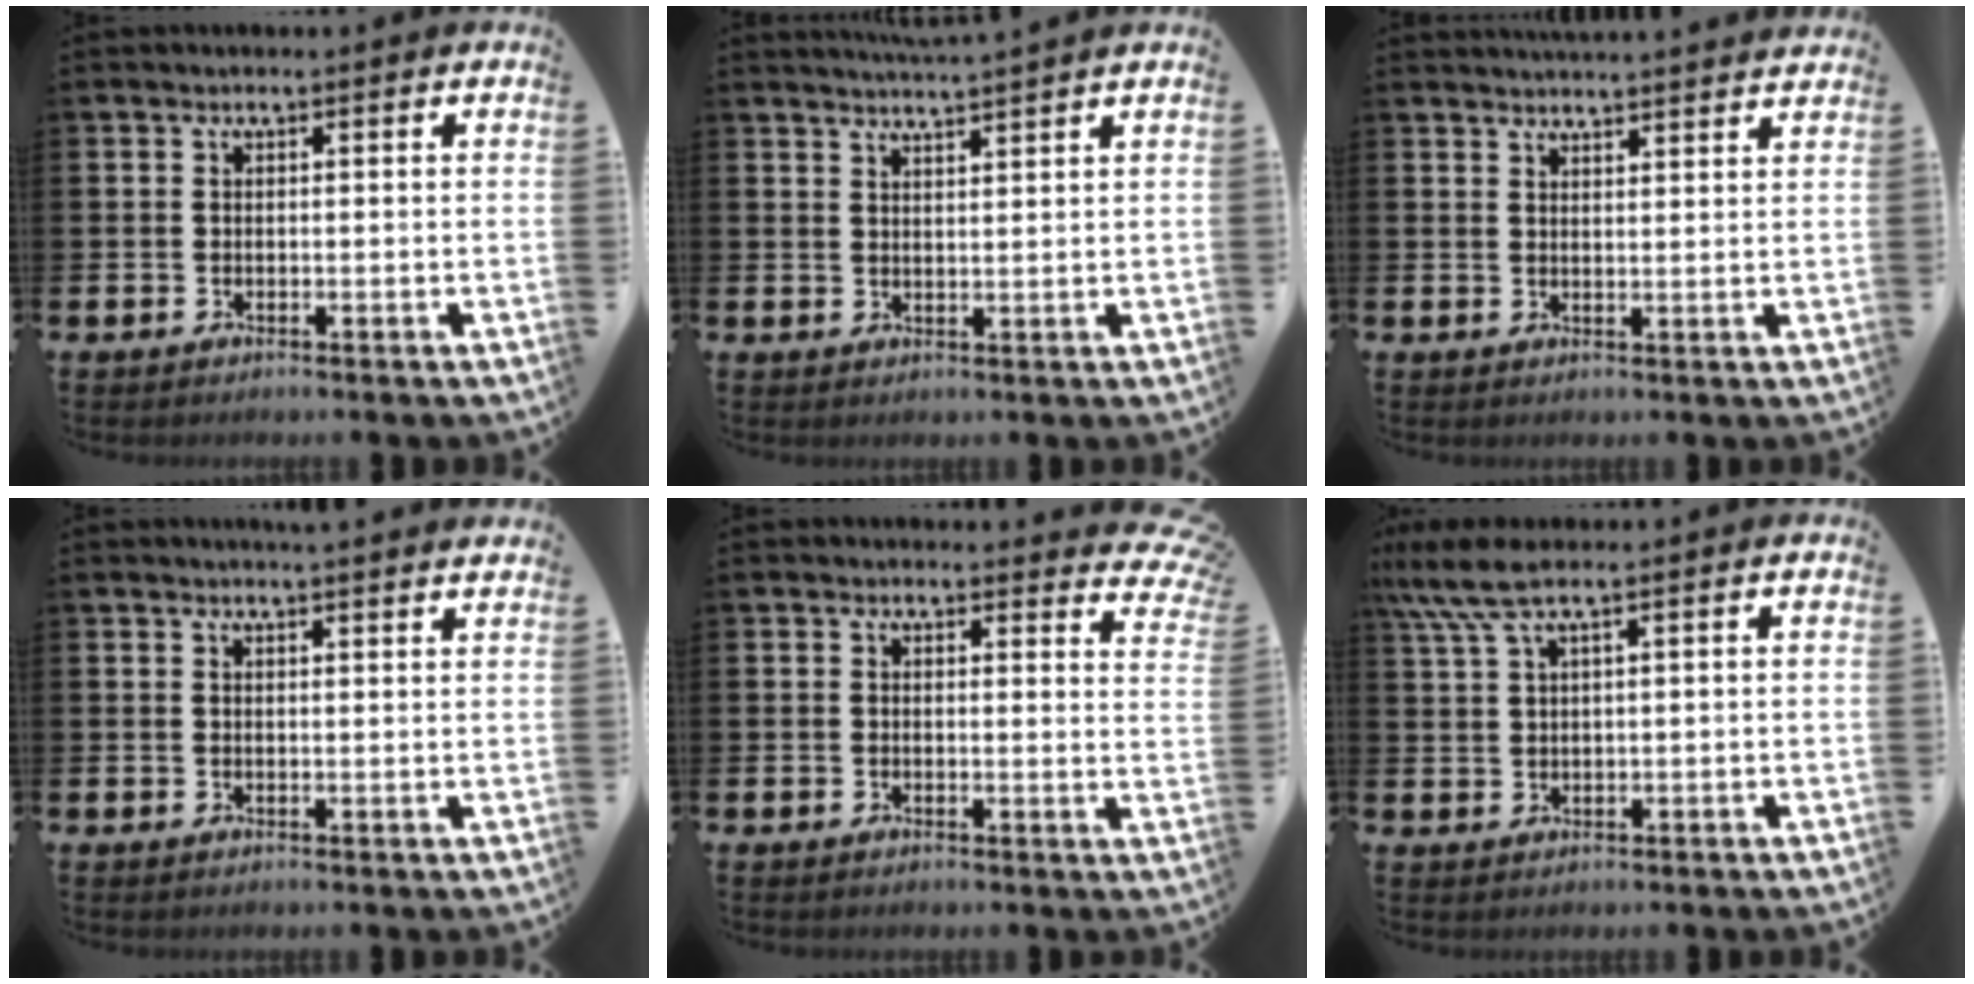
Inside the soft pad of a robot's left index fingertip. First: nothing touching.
{"total": 3.1, "force": [3.0, -0.6, 0.1], "torque": [-0.002, -0.017, 0.054]}
{"total": 3.3, "force": [3.3, -0.5, -0.2], "torque": [0.001, -0.021, 0.060]}
{"total": 2.2, "force": [2.2, -0.3, 0.0], "torque": [0.001, -0.011, 0.039]}
{"total": 2.5, "force": [2.4, 0.6, 0.3], "torque": [0.009, -0.017, 0.039]}
{"total": 5.7, "force": [3.7, 1.0, 4.2], "torque": [-0.093, 0.002, 0.067]}